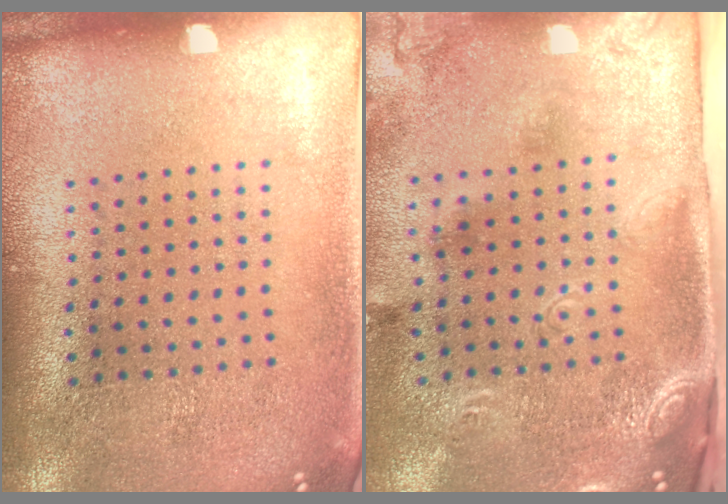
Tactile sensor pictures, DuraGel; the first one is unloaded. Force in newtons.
{"total": 2.8, "press": 1.9, "slide": 2.0}